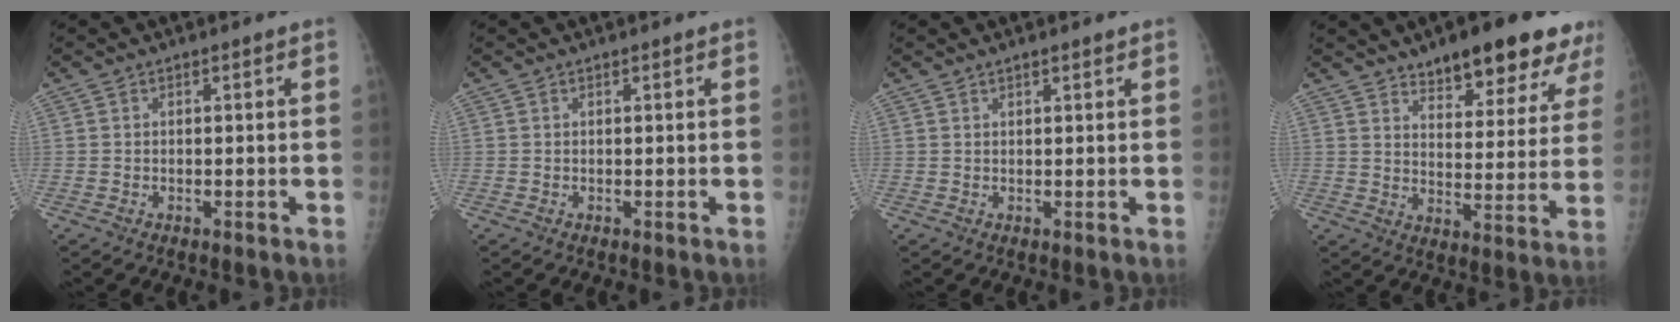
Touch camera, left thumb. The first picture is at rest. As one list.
[{"total": 0.0}, {"total": 1.4, "force": [1.2, 0.3, 0.8], "torque": [-0.009, -0.001, 0.018]}, {"total": 17.7, "force": [12.6, 6.0, 10.9], "torque": [-0.104, -0.057, 0.172]}]